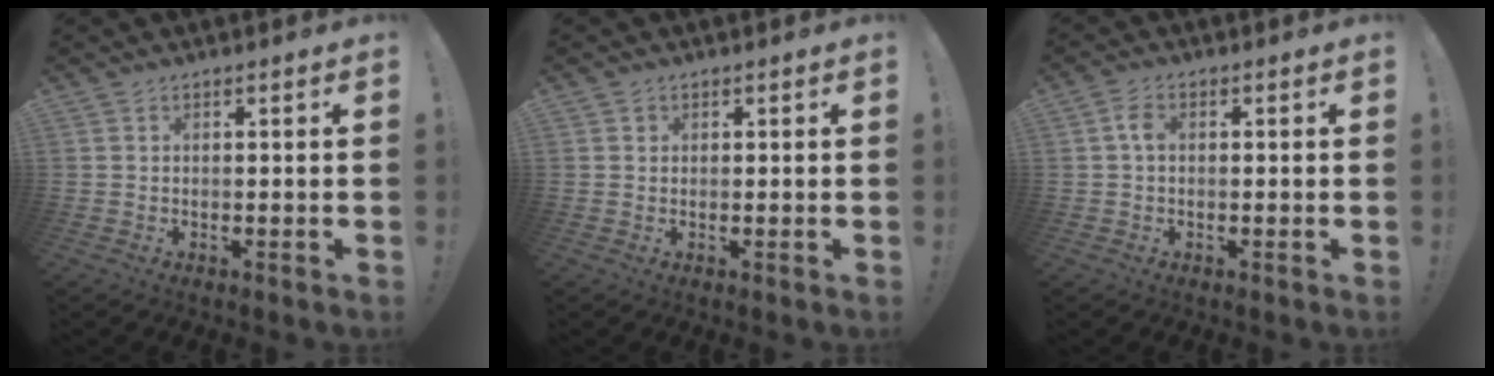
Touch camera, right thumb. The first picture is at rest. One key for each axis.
{"total": 1.0, "fx": 0.4, "fy": 0.8, "fz": 0.3, "tx": 0.001, "ty": 0.000, "tz": 0.007}
{"total": 3.3, "fx": 0.3, "fy": 2.0, "fz": 2.6, "tx": -0.056, "ty": 0.014, "tz": 0.006}